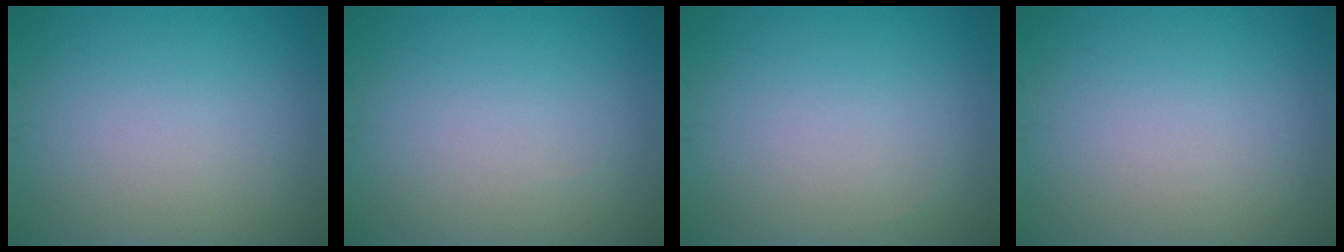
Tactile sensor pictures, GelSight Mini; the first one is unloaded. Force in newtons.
{"total": 0.0}
{"total": 0.0}
{"total": 0.0}